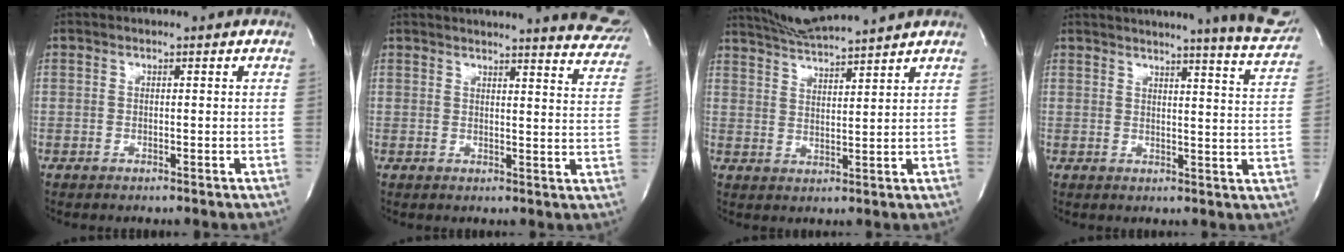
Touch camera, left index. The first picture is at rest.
{"total": 16.6, "force": [15.8, 1.7, 4.9], "torque": [-0.051, -0.064, 0.159]}
{"total": 9.1, "force": [8.5, -1.1, 3.0], "torque": [-0.062, 0.014, 0.148]}
{"total": 17.4, "force": [16.0, -0.3, 6.7], "torque": [-0.093, -0.070, 0.173]}